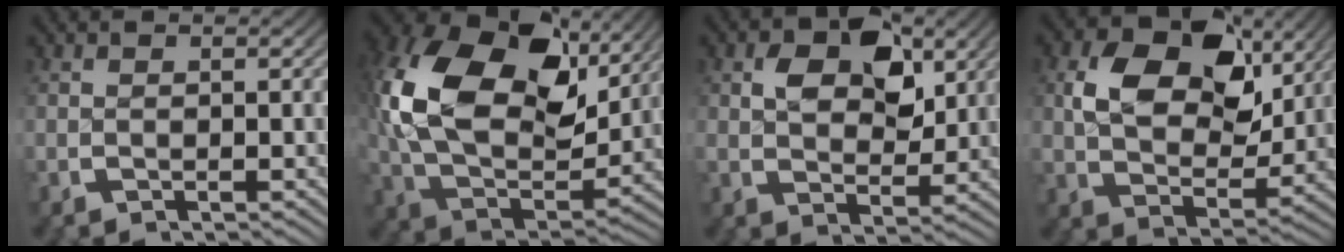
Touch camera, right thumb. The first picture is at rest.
{"total": 18.9, "force": [3.4, 11.8, 14.3], "torque": [-0.307, -0.037, 0.068]}
{"total": 5.9, "force": [1.6, 3.7, 4.3], "torque": [-0.067, -0.010, 0.031]}
{"total": 11.8, "force": [3.2, 7.3, 8.6], "torque": [-0.164, -0.020, 0.058]}